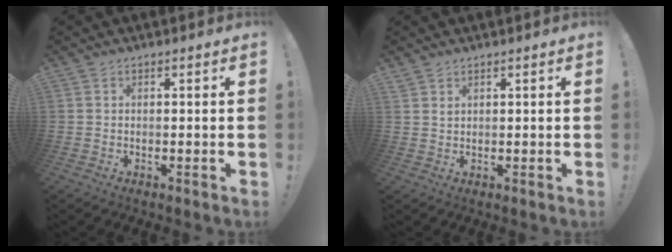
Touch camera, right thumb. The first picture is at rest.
{"total": 1.3, "force": [1.1, 0.4, 0.6], "torque": [-0.005, -0.007, 0.021]}